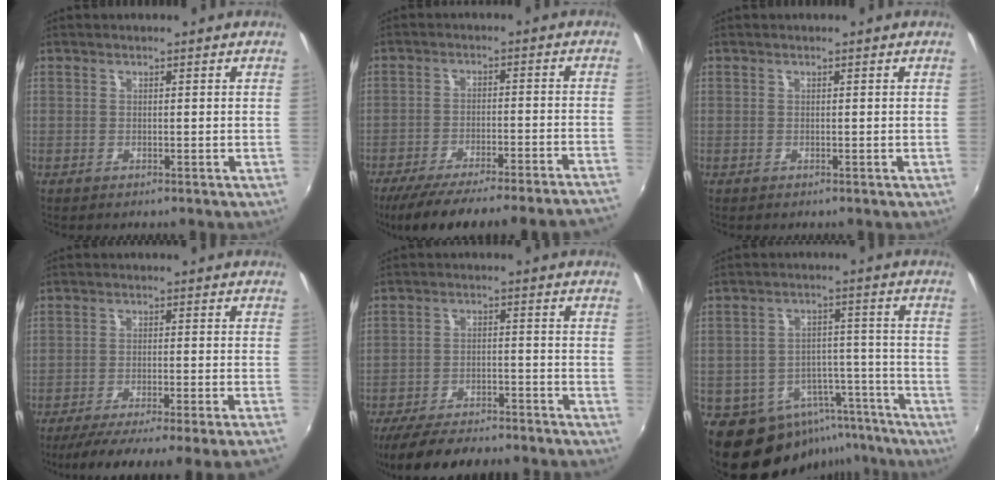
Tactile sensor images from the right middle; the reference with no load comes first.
{"total": 20.9, "force": [-18.8, -0.7, 9.1], "torque": [-0.146, -0.036, -0.261]}
{"total": 0.0}
{"total": 15.7, "force": [-14.0, -2.5, 6.8], "torque": [-0.112, -0.032, -0.198]}
{"total": 20.9, "force": [-18.6, 3.4, 9.0], "torque": [-0.169, -0.018, -0.253]}
{"total": 13.9, "force": [-11.2, 7.5, 3.3], "torque": [-0.055, 0.040, -0.137]}